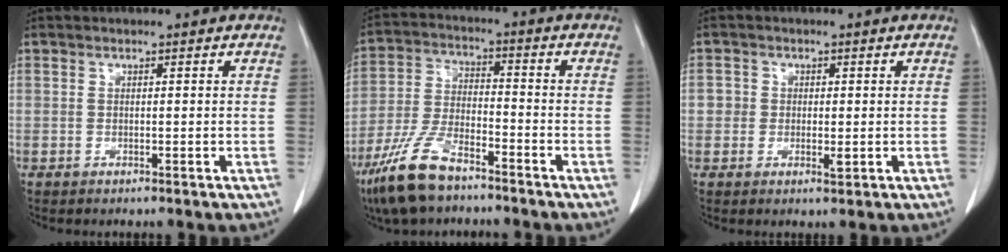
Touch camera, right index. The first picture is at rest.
{"total": 11.0, "force": [-7.9, 3.6, 6.8], "torque": [-0.150, -0.014, -0.154]}
{"total": 2.8, "force": [-0.1, 2.4, 1.4], "torque": [-0.009, 0.004, -0.001]}